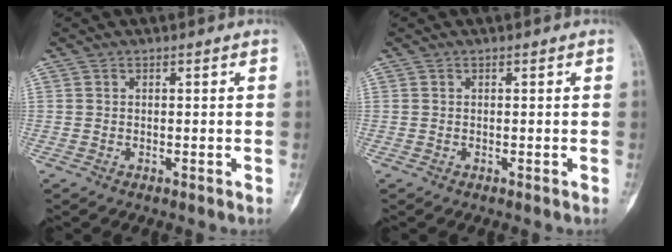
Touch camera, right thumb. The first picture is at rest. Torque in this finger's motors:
{"motor_torque": [0.12, 0.07, -0.01, -0.03, 0.01]}